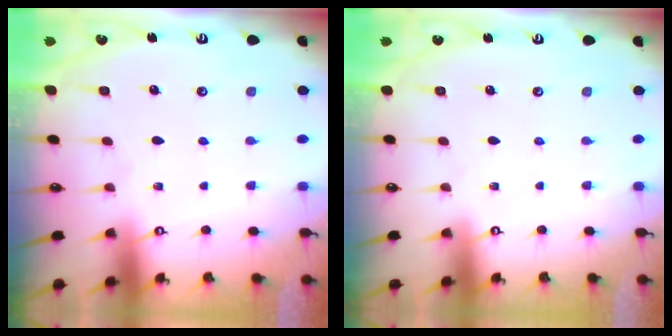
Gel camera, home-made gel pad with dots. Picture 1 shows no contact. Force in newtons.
{"total": 0.0}